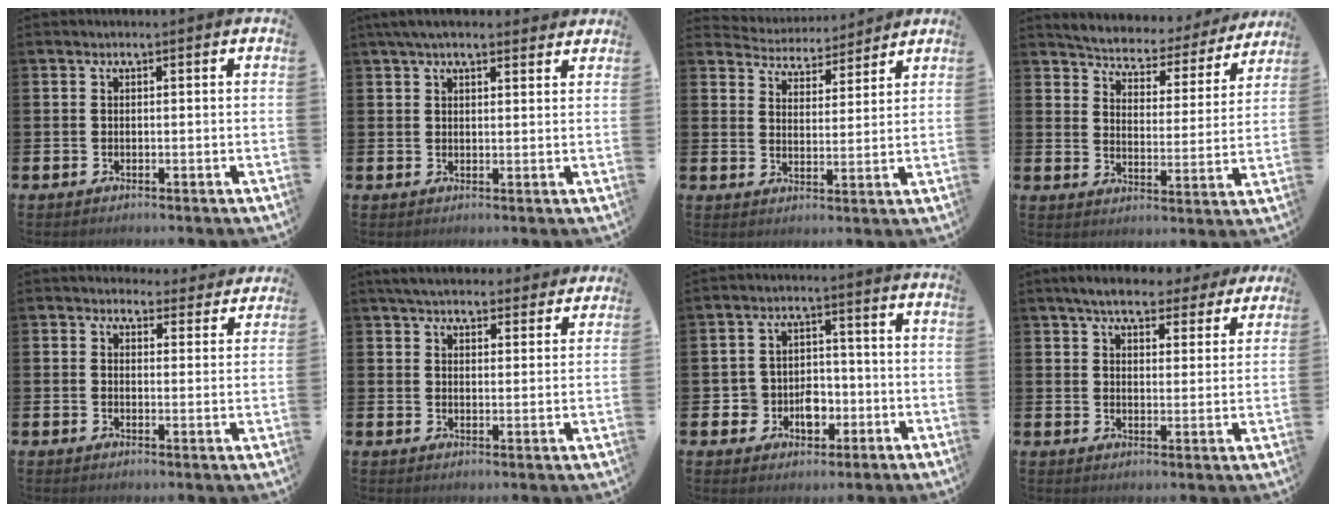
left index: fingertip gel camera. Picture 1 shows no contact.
{"total": 4.0, "force": [3.5, 1.1, 1.7], "torque": [-0.037, -0.008, 0.065]}
{"total": 4.5, "force": [4.4, 1.1, -0.3], "torque": [-0.012, -0.034, 0.075]}
{"total": 4.8, "force": [4.7, 1.1, 0.4], "torque": [-0.038, -0.041, 0.074]}
{"total": 3.8, "force": [3.5, 1.4, -0.2], "torque": [0.009, -0.025, 0.059]}
{"total": 5.3, "force": [5.0, 1.3, 0.9], "torque": [-0.032, -0.022, 0.091]}
{"total": 4.8, "force": [-1.6, 4.1, 1.8], "torque": [-0.031, 0.006, -0.036]}
{"total": 6.5, "force": [6.0, 1.7, 1.8], "torque": [-0.037, -0.028, 0.103]}